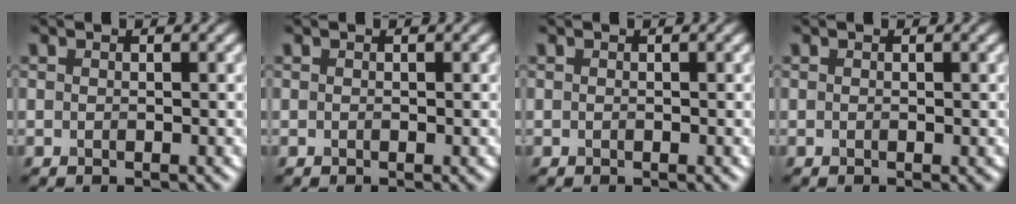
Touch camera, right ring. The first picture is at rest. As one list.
[{"total": 0.0}, {"total": 0.0}, {"total": 0.0}]